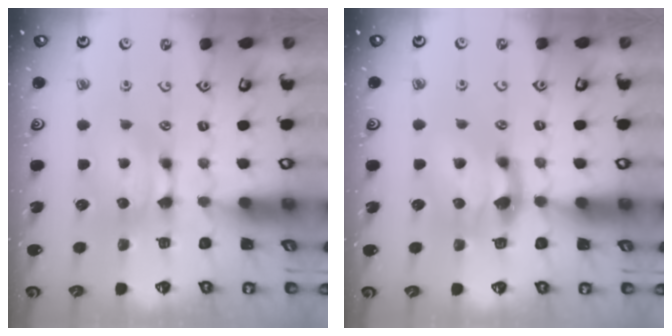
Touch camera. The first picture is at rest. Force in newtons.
{"total": 2.6, "press": 1.9, "slide": 1.7}